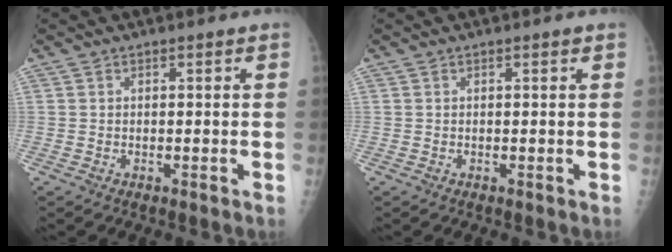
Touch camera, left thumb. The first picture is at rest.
{"total": 0.0}